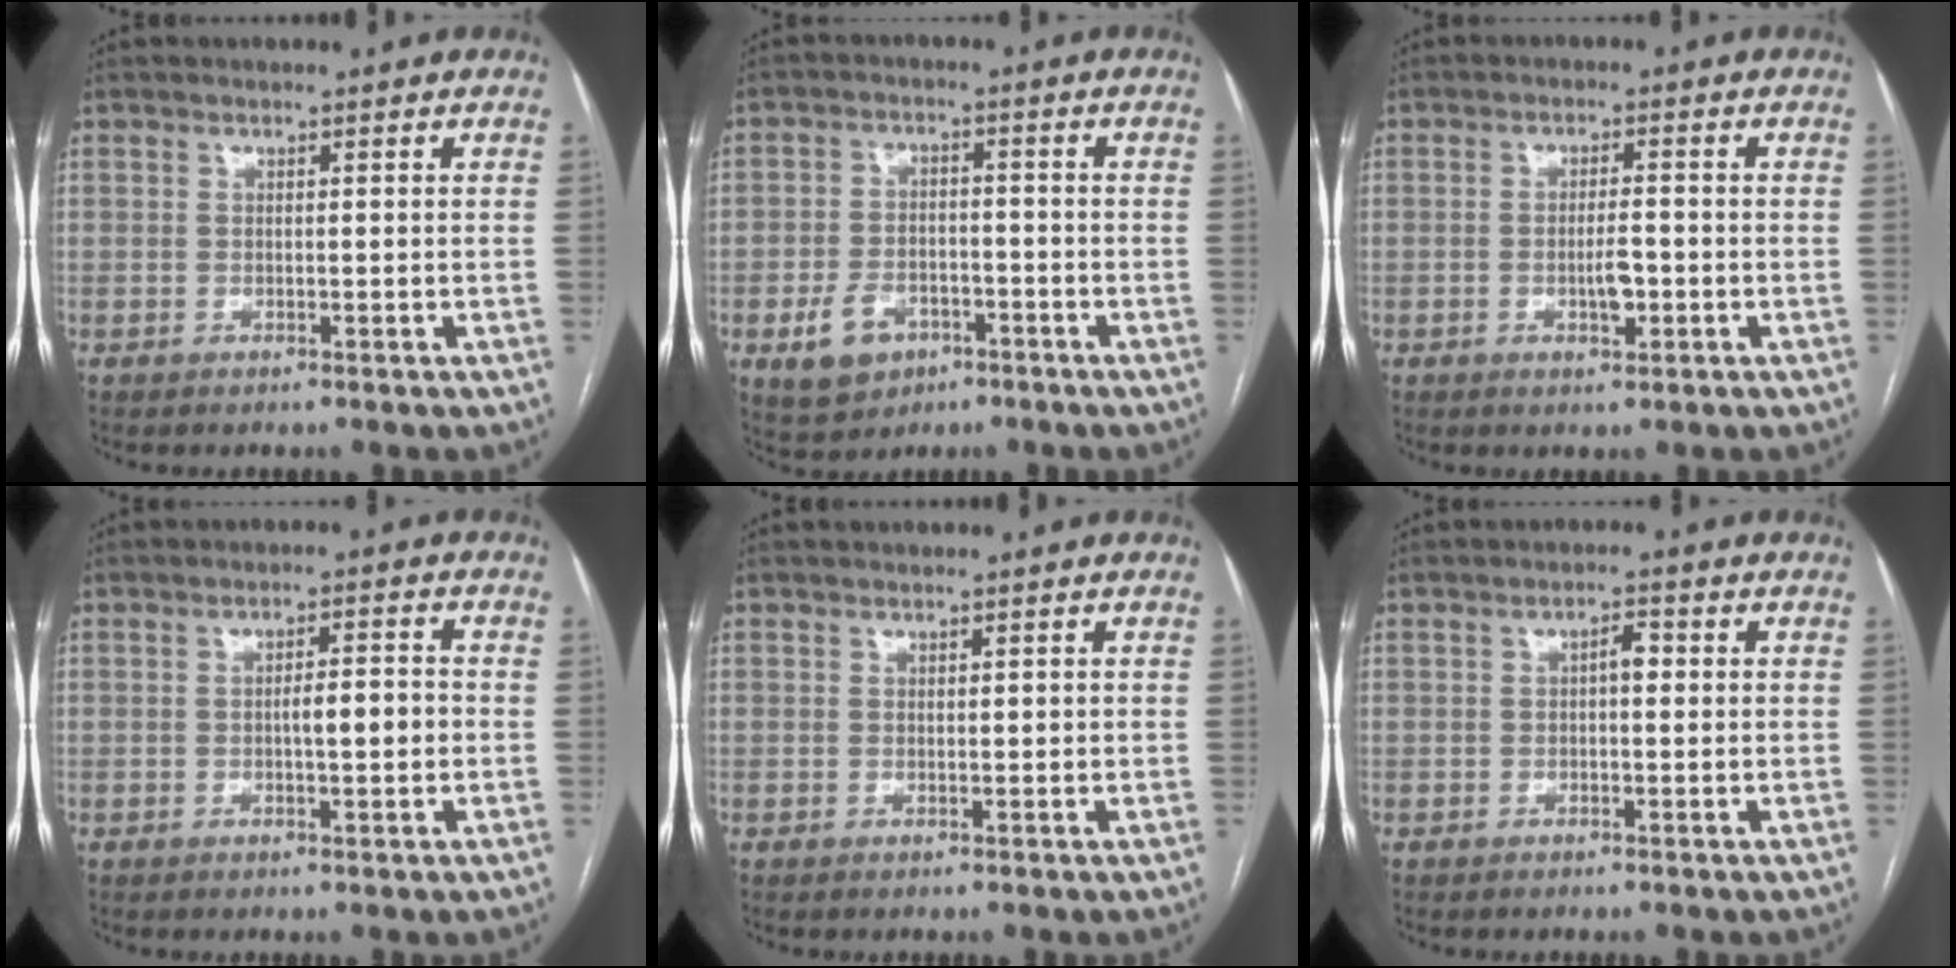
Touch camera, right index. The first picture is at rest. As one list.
[{"total": 7.1, "force": [-3.4, 5.0, 3.6], "torque": [-0.074, 0.006, -0.049]}, {"total": 3.5, "force": [-1.0, 1.1, 3.2], "torque": [-0.056, 0.001, -0.013]}, {"total": 4.2, "force": [-0.5, 0.9, 4.1], "torque": [-0.066, 0.007, -0.007]}, {"total": 0.6, "force": [0.1, 0.2, 0.5], "torque": [-0.007, 0.002, 0.003]}, {"total": 2.2, "force": [0.2, 0.9, 2.0], "torque": [-0.030, 0.009, 0.000]}]